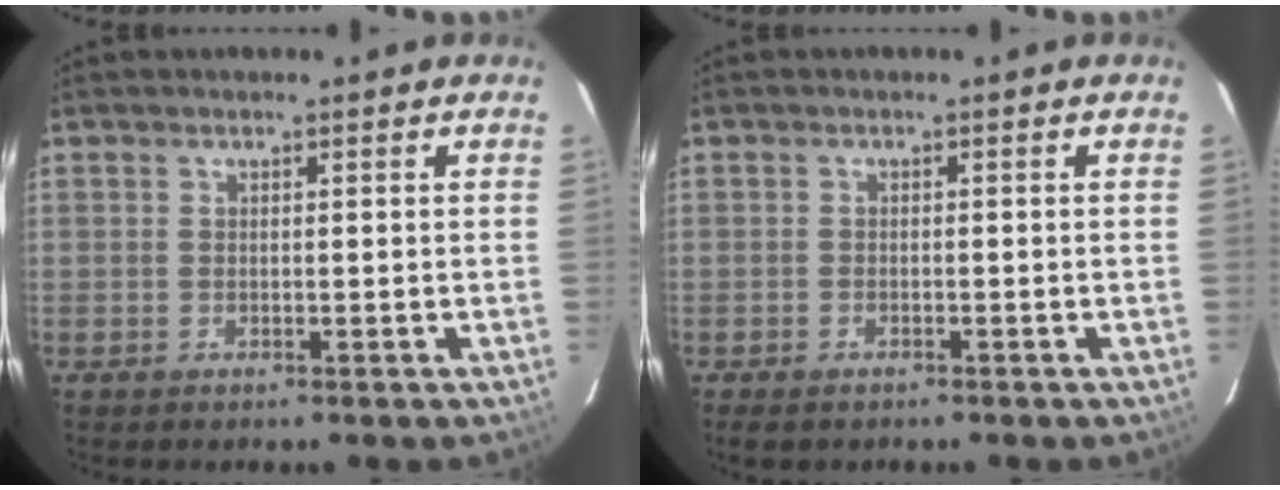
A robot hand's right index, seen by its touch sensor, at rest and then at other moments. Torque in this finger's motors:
{"motor_torque": [0.03, 0.08, 0.04, 0.00]}